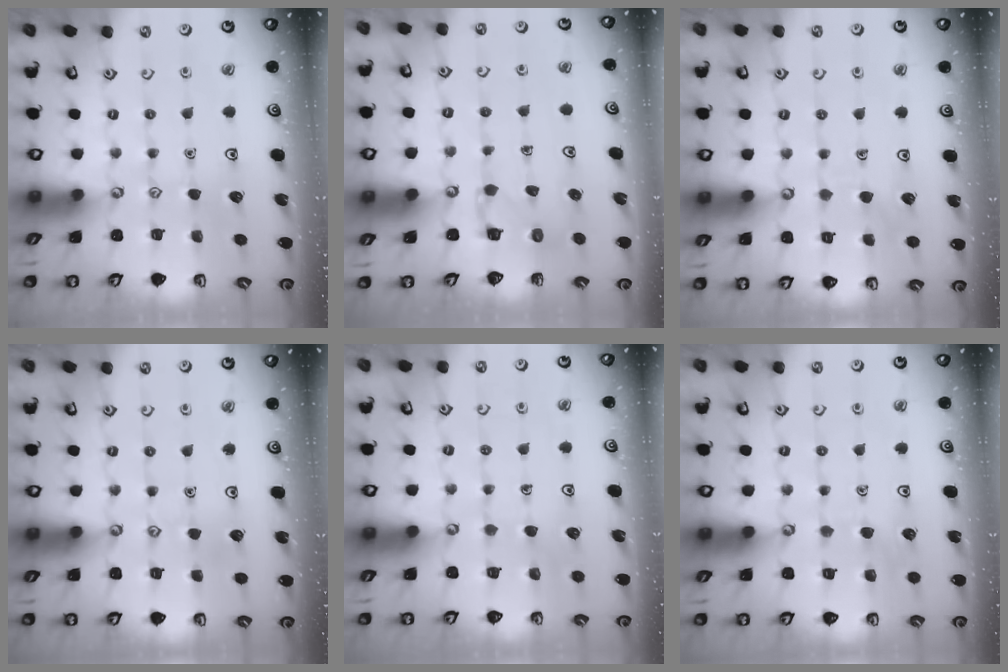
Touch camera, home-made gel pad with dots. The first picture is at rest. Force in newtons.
{"total": 3.7, "press": 3.7, "slide": 0.4}
{"total": 4.3, "press": 4.3, "slide": 0.3}
{"total": 4.5, "press": 4.4, "slide": 0.4}
{"total": 4.8, "press": 4.8, "slide": 0.4}
{"total": 3.9, "press": 3.9, "slide": 0.3}